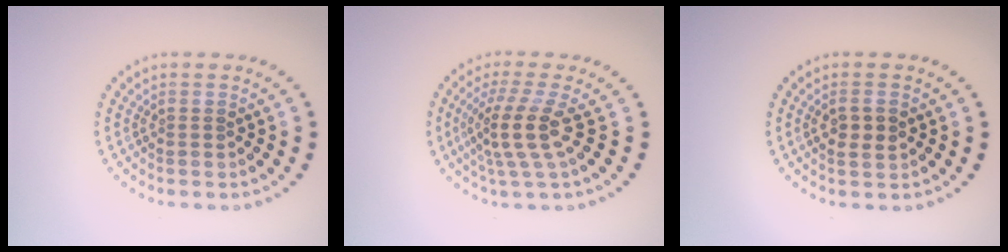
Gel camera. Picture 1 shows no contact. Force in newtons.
{"total": 3.8, "press": 2.8, "slide": 2.5}
{"total": 2.1, "press": 2.1, "slide": 0.2}